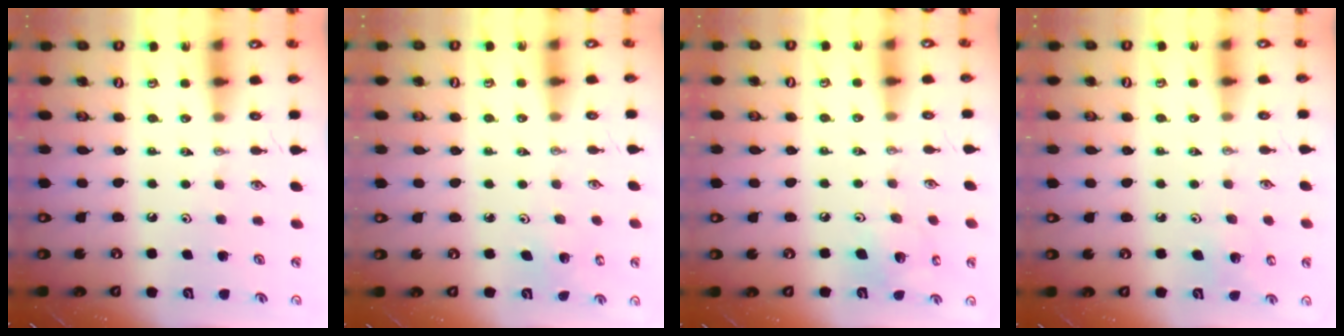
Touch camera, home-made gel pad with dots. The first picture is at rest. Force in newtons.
{"total": 2.8, "press": 2.8, "slide": 0.2}
{"total": 9.3, "press": 9.2, "slide": 1.6}
{"total": 5.7, "press": 5.7, "slide": 0.4}